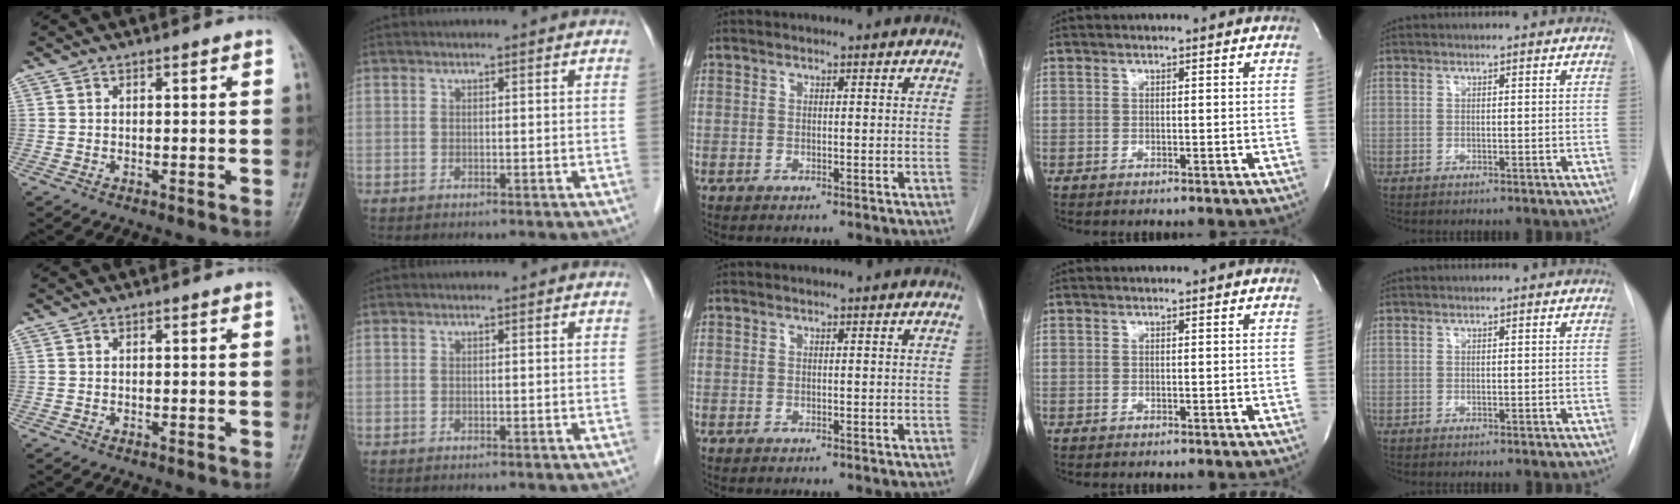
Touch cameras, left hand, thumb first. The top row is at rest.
{}